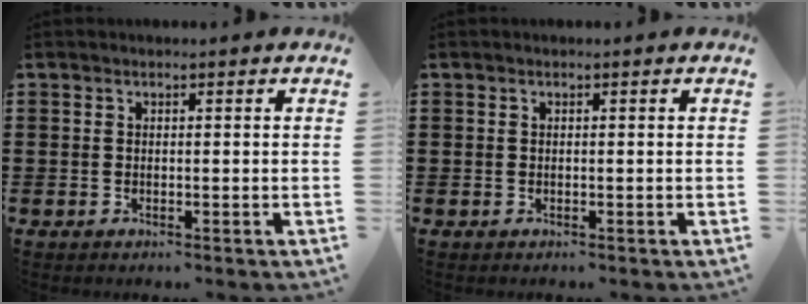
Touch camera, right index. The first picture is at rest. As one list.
[{"total": 0.0}]